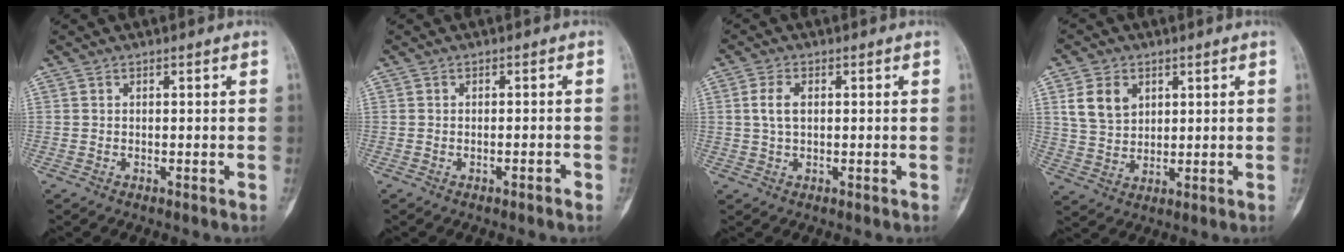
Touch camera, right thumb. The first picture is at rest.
{"total": 1.4, "force": [-0.8, 0.3, 1.1], "torque": [-0.022, 0.007, -0.009]}
{"total": 3.7, "force": [0.6, 2.1, 3.0], "torque": [-0.059, 0.004, 0.012]}
{"total": 7.6, "force": [3.0, 5.5, 4.2], "torque": [-0.060, -0.010, 0.064]}